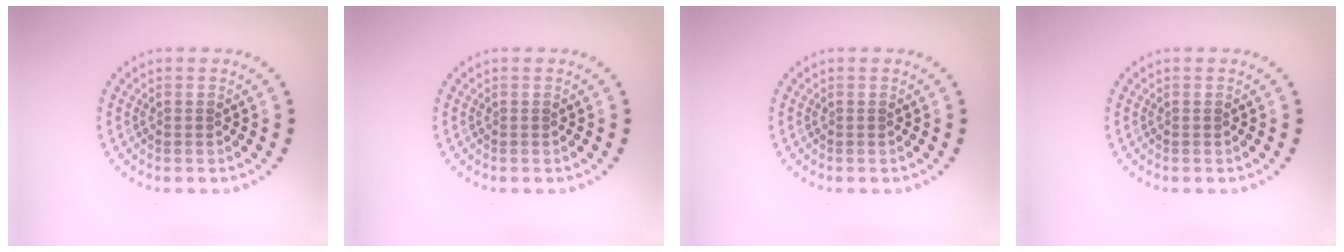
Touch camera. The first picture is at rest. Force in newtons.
{"total": 0.0}
{"total": 0.0}
{"total": 0.0}